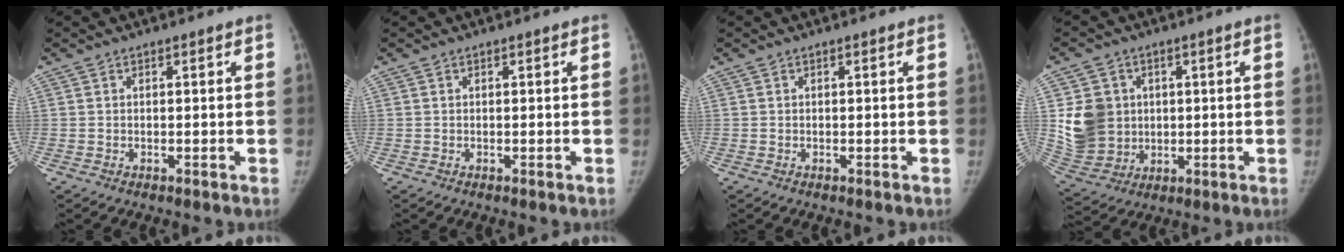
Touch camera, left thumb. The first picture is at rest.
{"total": 0.0}
{"total": 0.0}
{"total": 11.5, "force": [1.6, 10.1, 5.3], "torque": [-0.077, -0.005, 0.048]}